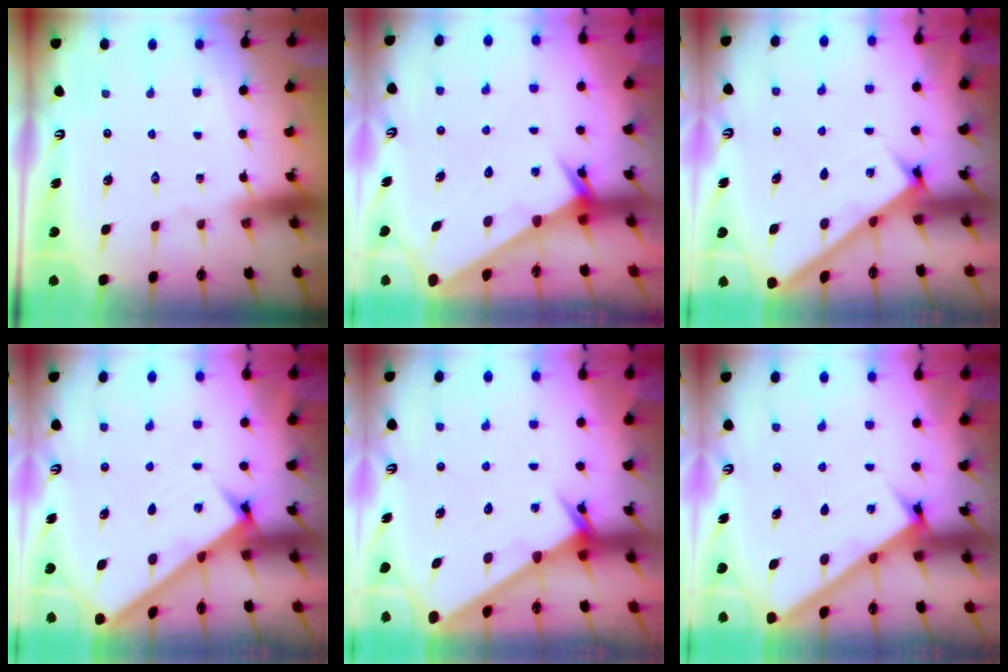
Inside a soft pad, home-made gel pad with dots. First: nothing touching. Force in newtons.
{"total": 2.3, "press": 2.3, "slide": 0.1}
{"total": 2.8, "press": 2.8, "slide": 0.4}
{"total": 2.9, "press": 2.9, "slide": 0.3}
{"total": 2.5, "press": 2.5, "slide": 0.2}
{"total": 3.0, "press": 3.0, "slide": 0.2}